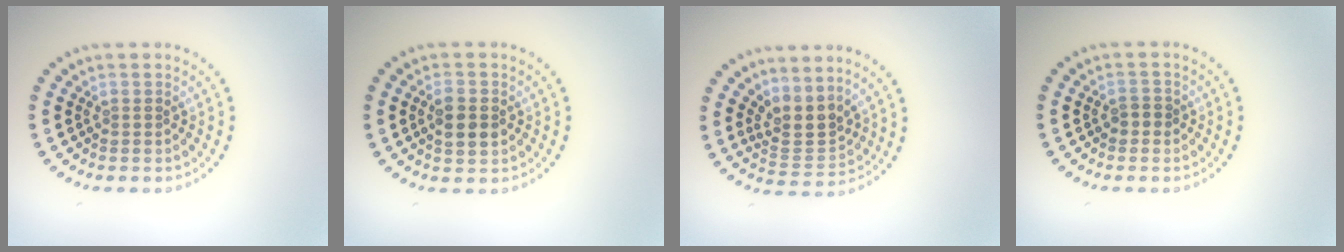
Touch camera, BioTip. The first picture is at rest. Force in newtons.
{"total": 2.5, "press": 2.5, "slide": 0.2}
{"total": 2.9, "press": 2.3, "slide": 1.9}
{"total": 1.1, "press": 1.0, "slide": 0.4}